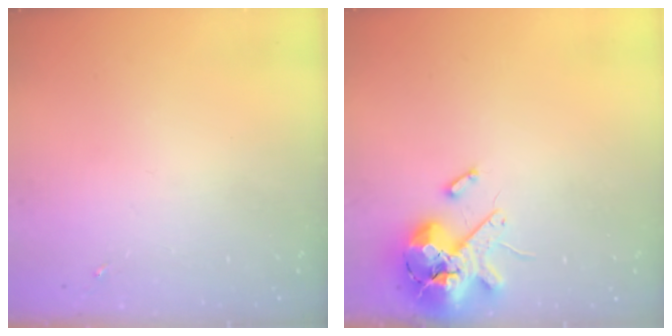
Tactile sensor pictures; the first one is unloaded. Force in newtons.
{"total": 13.2, "press": 13.0, "slide": 2.2}